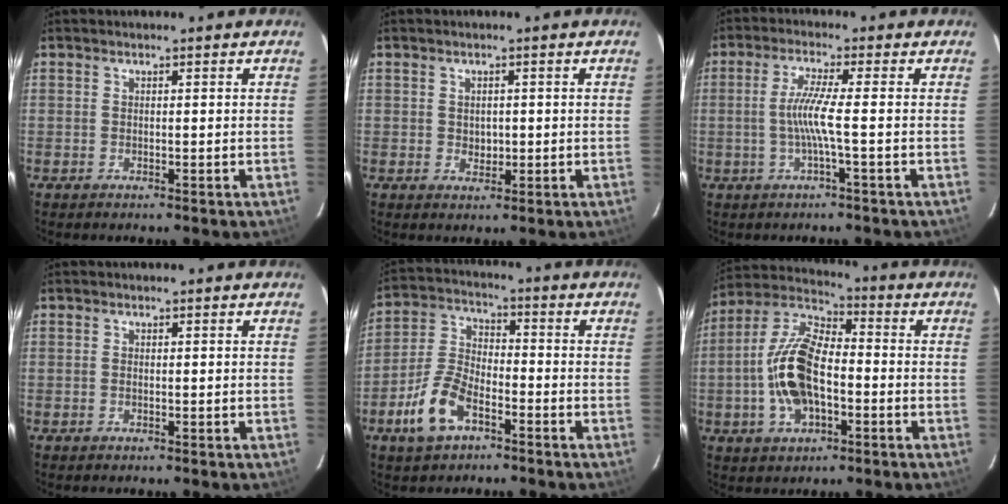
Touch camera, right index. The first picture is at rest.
{"total": 2.1, "force": [0.0, 1.8, 1.0], "torque": [-0.013, 0.000, 0.003]}
{"total": 5.2, "force": [-1.1, -1.0, 5.0], "torque": [-0.108, -0.003, -0.019]}
{"total": 0.0}
{"total": 10.6, "force": [-5.8, 5.2, 7.2], "torque": [-0.158, 0.007, -0.112]}
{"total": 14.3, "force": [-3.1, 7.4, 11.9], "torque": [-0.248, 0.012, -0.059]}